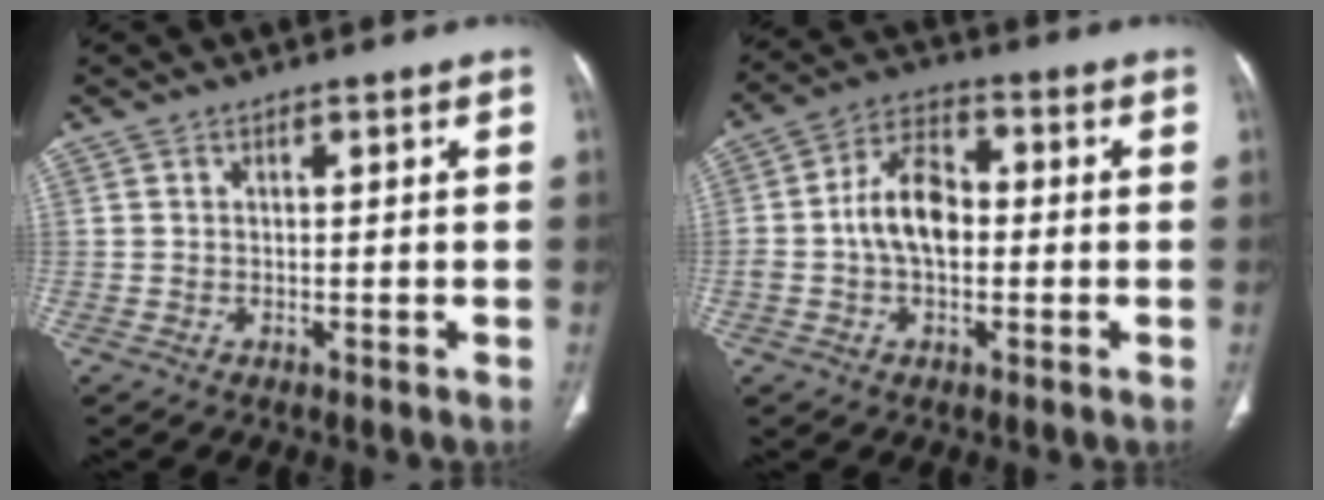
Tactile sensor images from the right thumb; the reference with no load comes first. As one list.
[{"total": 9.8, "force": [-0.5, 6.1, 7.7], "torque": [-0.131, 0.025, -0.019]}]